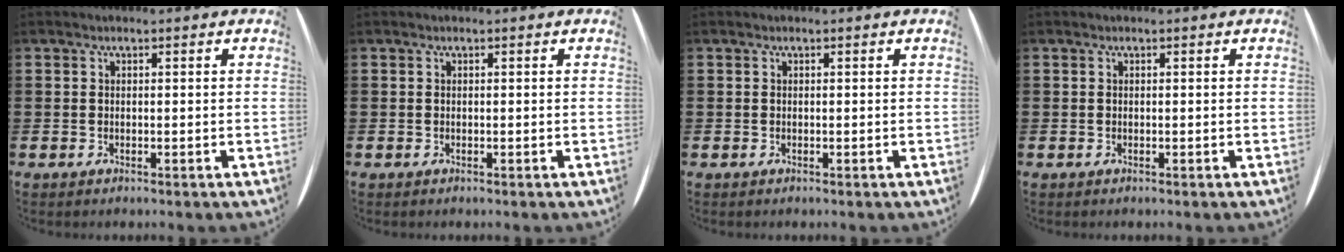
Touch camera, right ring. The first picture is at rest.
{"total": 0.0}
{"total": 0.0}
{"total": 0.0}